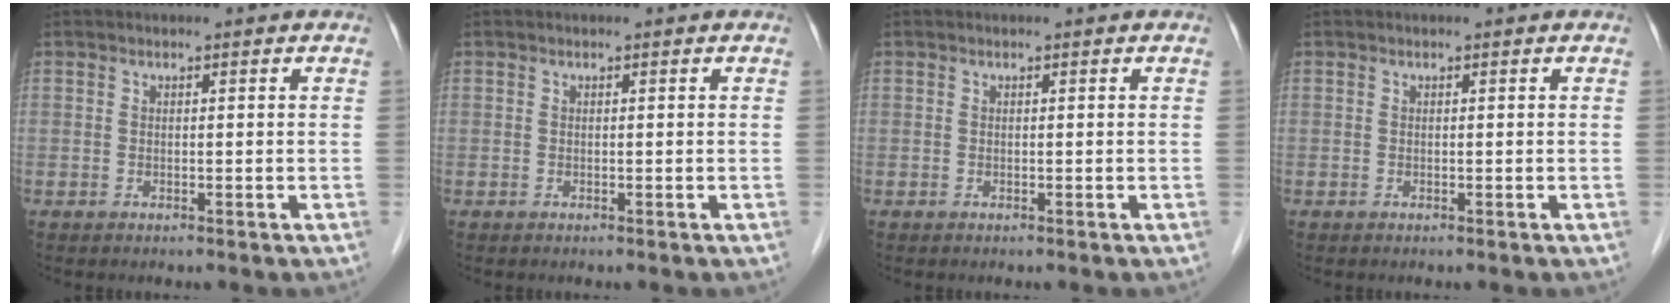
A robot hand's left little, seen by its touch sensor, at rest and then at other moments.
{"total": 0.0}
{"total": 0.0}
{"total": 0.0}